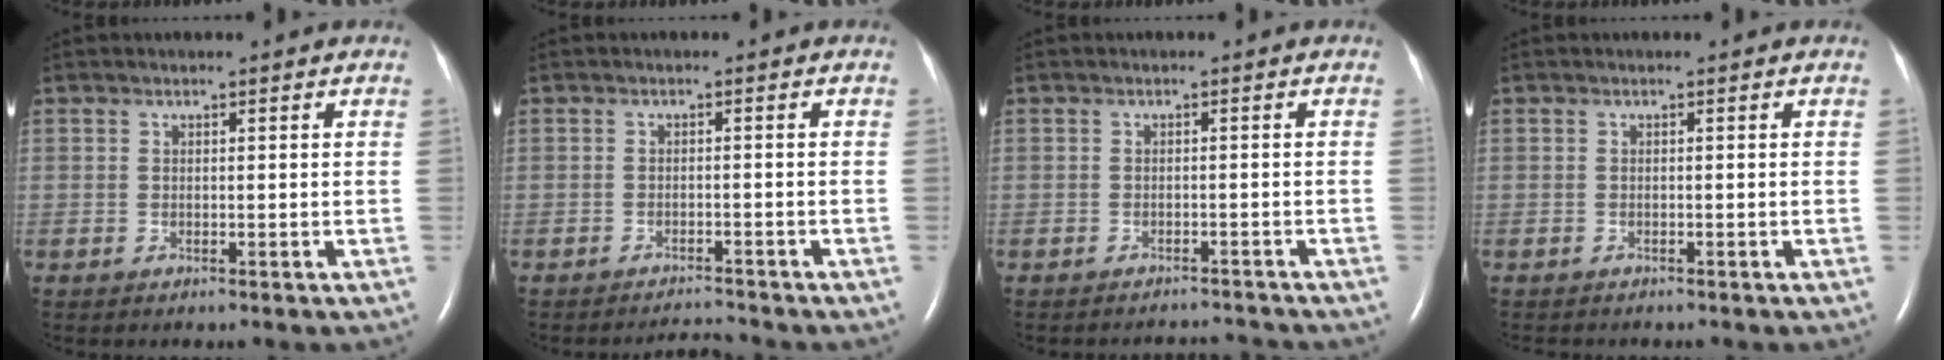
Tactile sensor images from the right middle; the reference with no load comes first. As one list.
[{"total": 2.5, "force": [-2.3, -0.7, -0.3], "torque": [-0.001, -0.014, -0.034]}, {"total": 3.3, "force": [-3.2, 0.1, -0.5], "torque": [0.007, -0.002, -0.043]}, {"total": 1.6, "force": [-1.5, 0.5, 0.5], "torque": [-0.013, -0.004, -0.018]}]